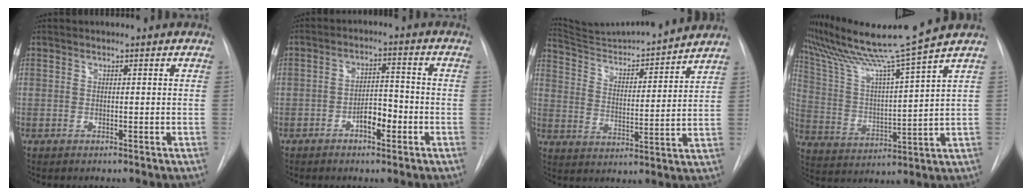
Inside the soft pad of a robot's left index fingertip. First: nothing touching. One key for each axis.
{"total": 4.5, "fx": -2.4, "fy": 1.8, "fz": 3.4, "tx": -0.052, "ty": 0.006, "tz": -0.041}
{"total": 16.5, "fx": 15.7, "fy": -0.3, "fz": 5.1, "tx": -0.091, "ty": -0.015, "tz": 0.241}
{"total": 15.2, "fx": 13.2, "fy": -3.4, "fz": 6.7, "tx": -0.125, "ty": -0.032, "tz": 0.224}